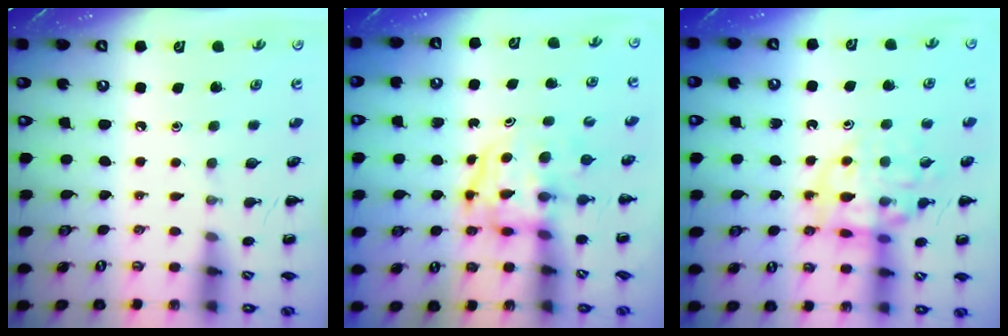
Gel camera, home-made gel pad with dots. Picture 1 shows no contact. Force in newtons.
{"total": 4.0, "press": 4.0, "slide": 0.4}
{"total": 13.3, "press": 13.2, "slide": 2.0}